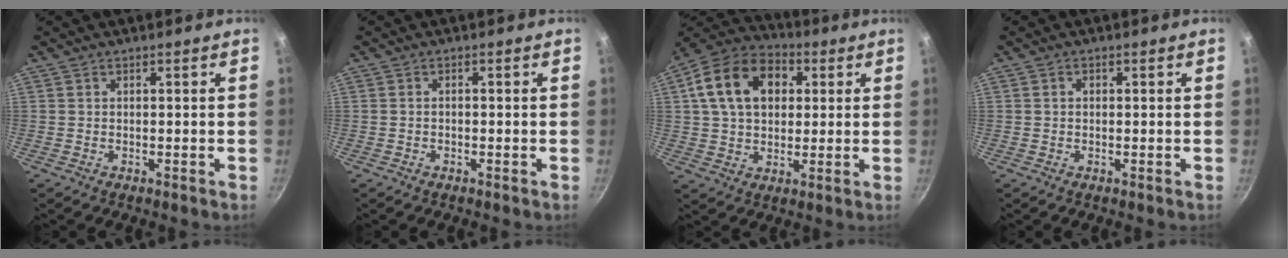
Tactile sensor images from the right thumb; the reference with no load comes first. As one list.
[{"total": 0.7, "force": [-0.4, 0.4, 0.4], "torque": [-0.010, 0.006, -0.007]}, {"total": 16.5, "force": [4.3, 11.7, 10.8], "torque": [-0.168, 0.020, 0.058]}, {"total": 1.0, "force": [0.2, 0.8, 0.6], "torque": [-0.009, 0.006, 0.002]}]